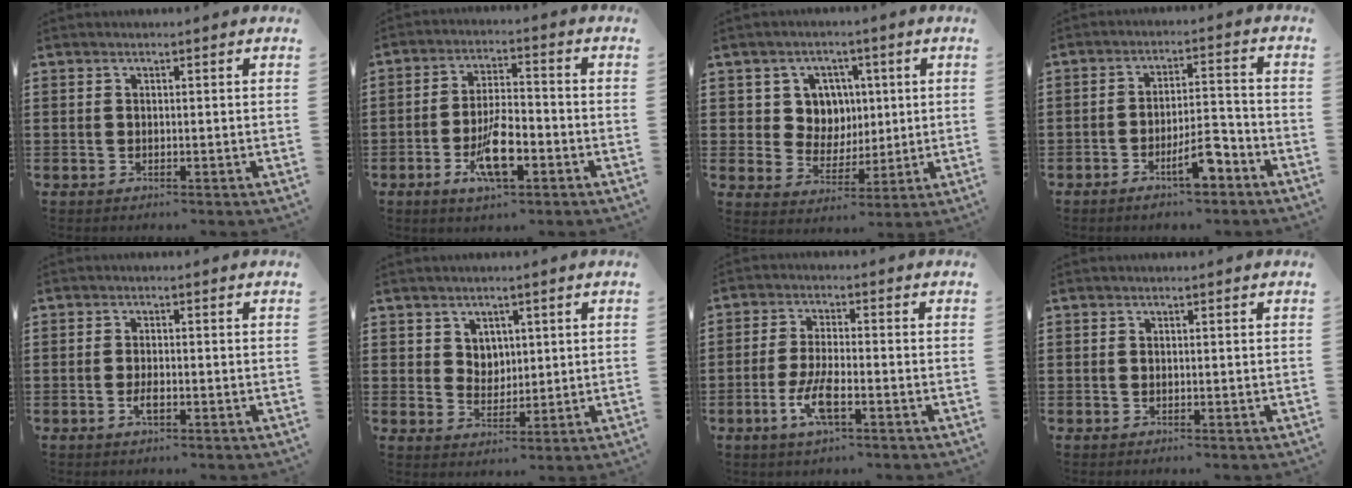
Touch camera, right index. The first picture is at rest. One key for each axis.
{"total": 9.1, "fx": -3.6, "fy": 3.2, "fz": 7.7, "tx": -0.154, "ty": -0.004, "tz": -0.063}
{"total": 6.8, "fx": 1.8, "fy": 6.2, "fz": 2.2, "tx": -0.066, "ty": 0.015, "tz": 0.034}
{"total": 7.6, "fx": -4.6, "fy": 2.2, "fz": 5.7, "tx": -0.101, "ty": 0.005, "tz": -0.082}
{"total": 2.2, "fx": -0.8, "fy": 0.7, "fz": 1.9, "tx": -0.043, "ty": -0.003, "tz": -0.017}
{"total": 3.6, "fx": 2.0, "fy": 2.9, "fz": 0.6, "tx": -0.026, "ty": 0.009, "tz": 0.037}
{"total": 6.0, "fx": -2.6, "fy": 1.6, "fz": 5.2, "tx": -0.119, "ty": -0.012, "tz": -0.051}
{"total": 0.0}